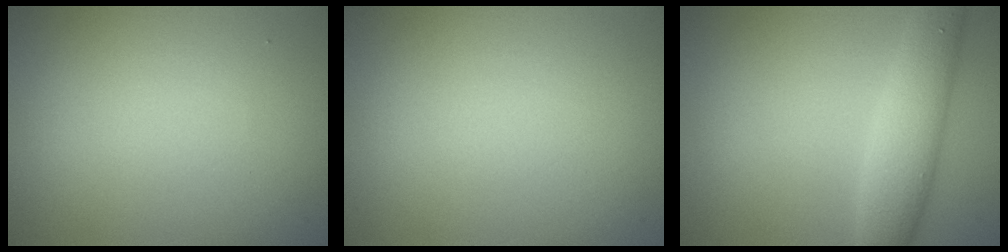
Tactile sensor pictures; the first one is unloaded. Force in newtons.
{"total": 0.0}
{"total": 4.7, "press": 4.7, "slide": 0.3}